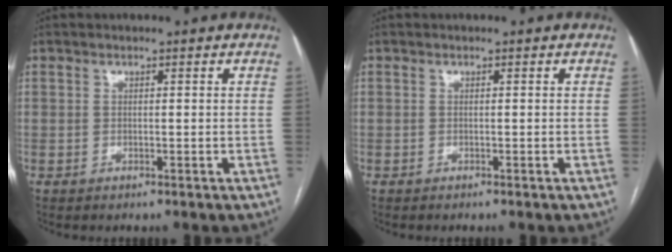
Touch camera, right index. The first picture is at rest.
{"total": 0.0}